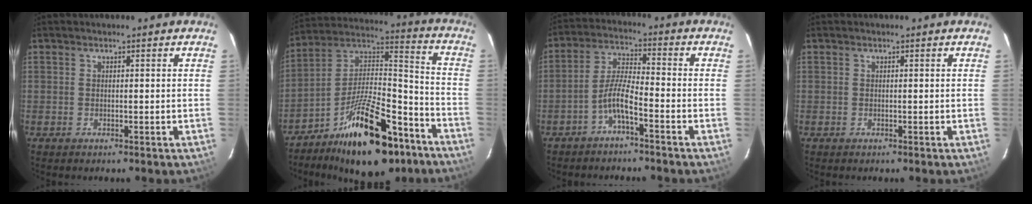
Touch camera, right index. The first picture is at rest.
{"total": 21.8, "force": [-13.9, 8.4, 14.5], "torque": [-0.246, 0.021, -0.217]}
{"total": 5.3, "force": [-3.3, 0.6, 4.0], "torque": [-0.095, 0.017, -0.064]}
{"total": 0.0}